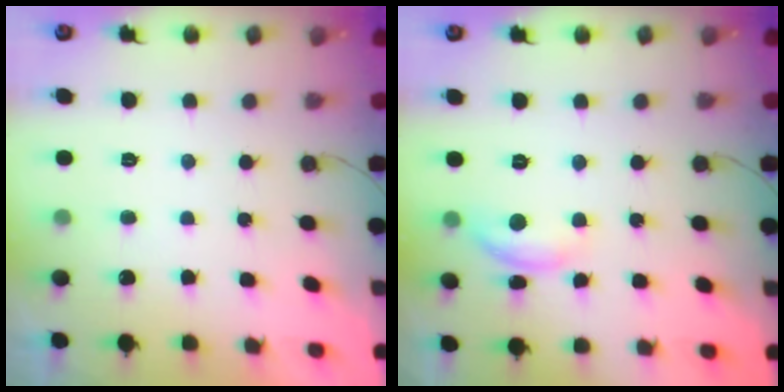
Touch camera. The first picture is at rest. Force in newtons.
{"total": 8.6, "press": 8.5, "slide": 0.5}